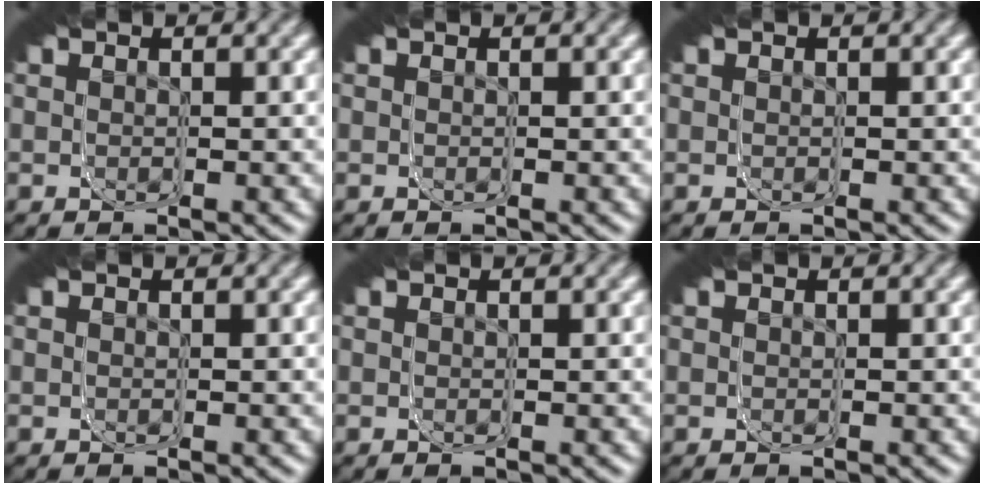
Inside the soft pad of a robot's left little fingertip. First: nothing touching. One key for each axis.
{"total": 0.0}
{"total": 0.0}
{"total": 0.0}
{"total": 0.0}
{"total": 0.0}